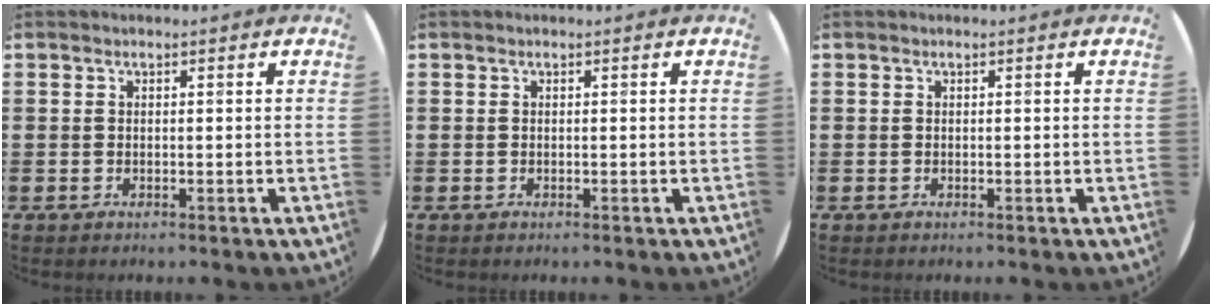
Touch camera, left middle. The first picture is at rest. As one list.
[{"total": 0.0}, {"total": 0.0}]